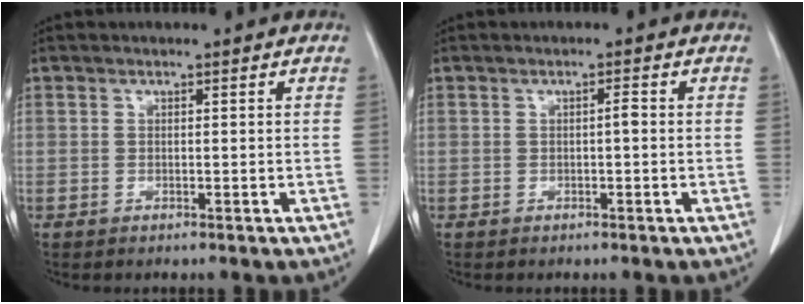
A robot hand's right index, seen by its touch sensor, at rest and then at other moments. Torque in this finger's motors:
{"motor_torque": [0.07, 0.03, 0.05, 0.03]}